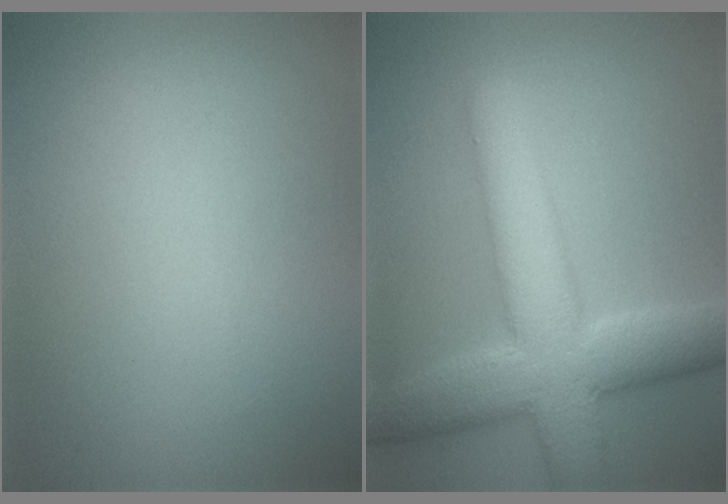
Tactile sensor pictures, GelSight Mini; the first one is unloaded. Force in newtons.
{"total": 8.9, "press": 8.9, "slide": 0.4}